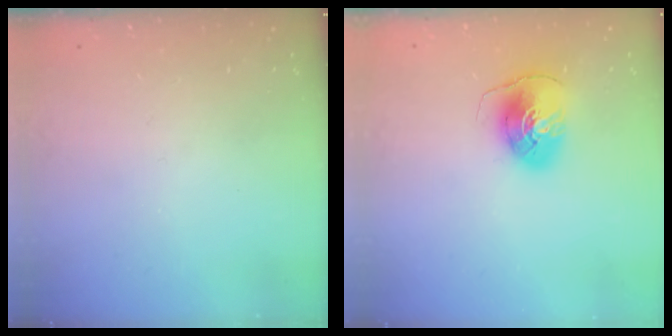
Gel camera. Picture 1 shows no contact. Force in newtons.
{"total": 8.2, "press": 8.1, "slide": 0.8}